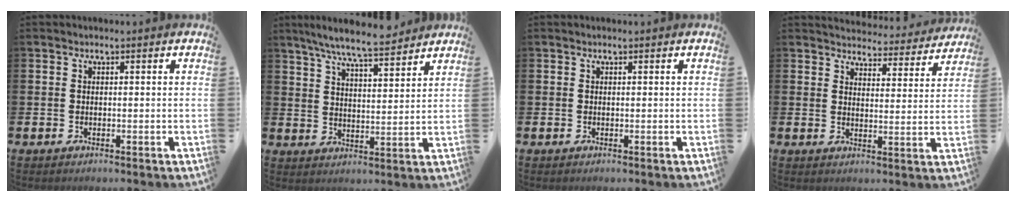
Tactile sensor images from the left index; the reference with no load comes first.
{"total": 7.8, "force": [7.2, 0.5, 2.9], "torque": [-0.075, -0.034, 0.127]}
{"total": 0.0}
{"total": 4.3, "force": [4.2, 0.8, 0.2], "torque": [-0.009, -0.037, 0.070]}